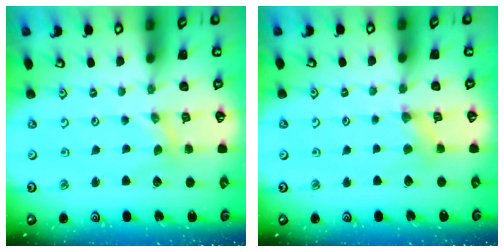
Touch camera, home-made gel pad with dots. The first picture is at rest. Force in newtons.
{"total": 3.3, "press": 3.3, "slide": 0.4}